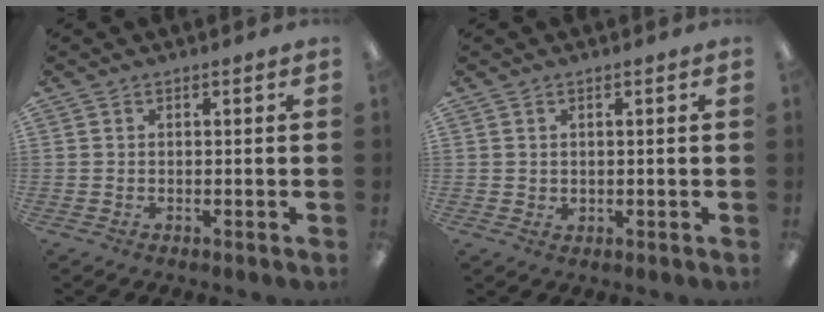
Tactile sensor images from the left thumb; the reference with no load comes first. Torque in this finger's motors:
{"motor_torque": [-0.48, 0.10, 0.17, -0.29, 0.00]}